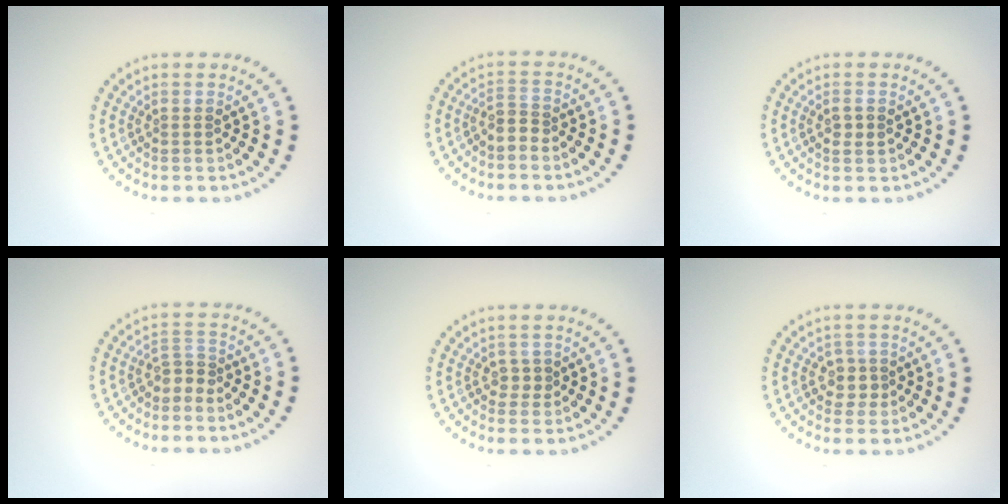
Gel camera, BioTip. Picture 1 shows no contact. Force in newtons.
{"total": 1.7, "press": 1.2, "slide": 1.2}
{"total": 1.1, "press": 1.1, "slide": 0.3}
{"total": 1.7, "press": 1.1, "slide": 1.3}
{"total": 1.0, "press": 0.9, "slide": 0.4}
{"total": 1.6, "press": 1.3, "slide": 1.0}